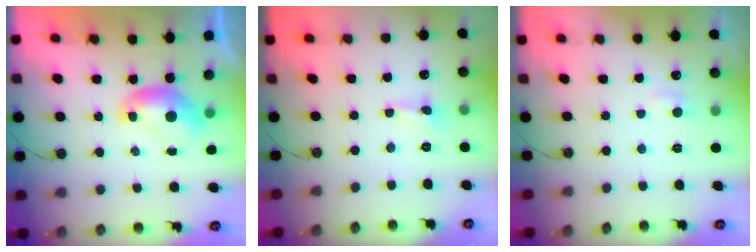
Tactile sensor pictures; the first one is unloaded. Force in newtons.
{"total": 0.8, "press": 0.8, "slide": 0.2}
{"total": 1.3, "press": 1.1, "slide": 0.6}